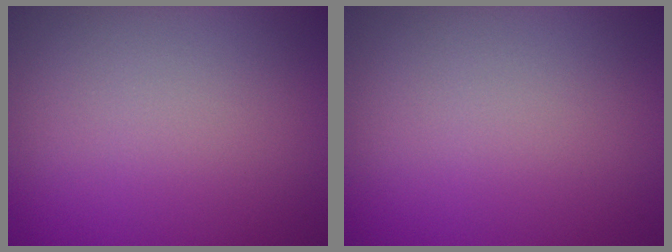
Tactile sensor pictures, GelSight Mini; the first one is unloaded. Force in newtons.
{"total": 0.0}